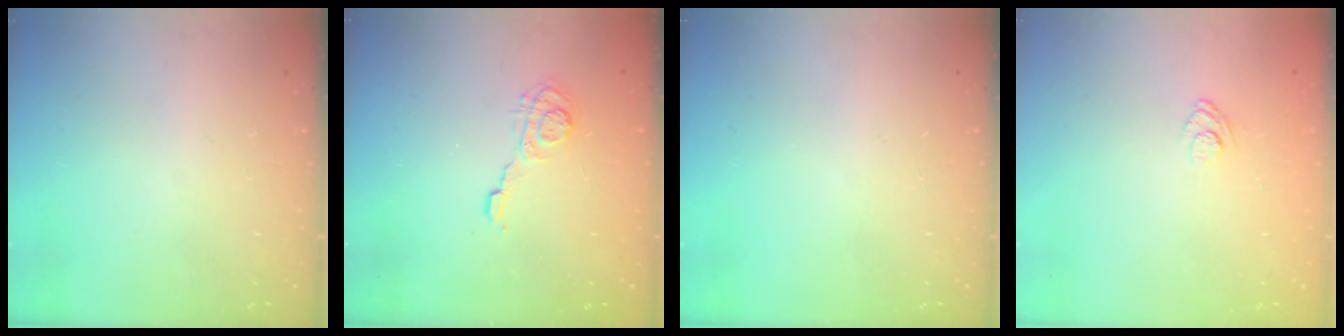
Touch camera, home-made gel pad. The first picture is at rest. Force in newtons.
{"total": 6.1, "press": 6.1, "slide": 0.7}
{"total": 0.0}
{"total": 3.8, "press": 3.5, "slide": 1.4}